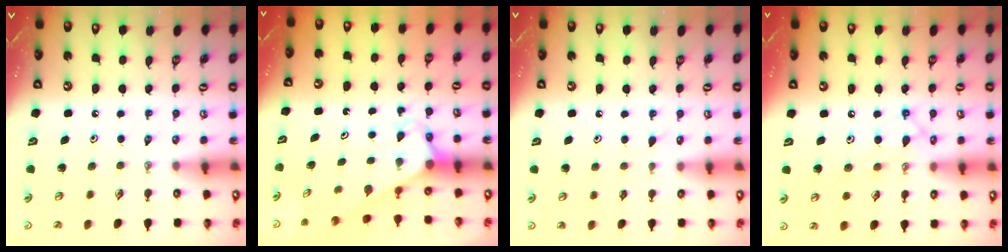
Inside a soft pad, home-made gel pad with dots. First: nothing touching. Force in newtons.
{"total": 2.5, "press": 2.5, "slide": 0.2}
{"total": 6.4, "press": 6.3, "slide": 0.6}
{"total": 11.7, "press": 11.6, "slide": 0.7}